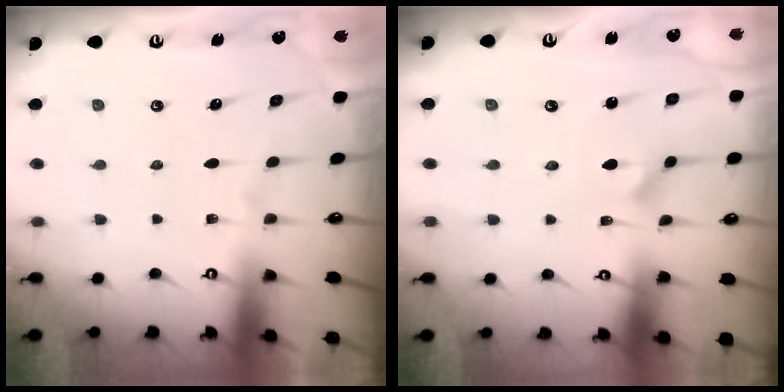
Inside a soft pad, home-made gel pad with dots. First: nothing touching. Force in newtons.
{"total": 3.5, "press": 3.5, "slide": 0.4}